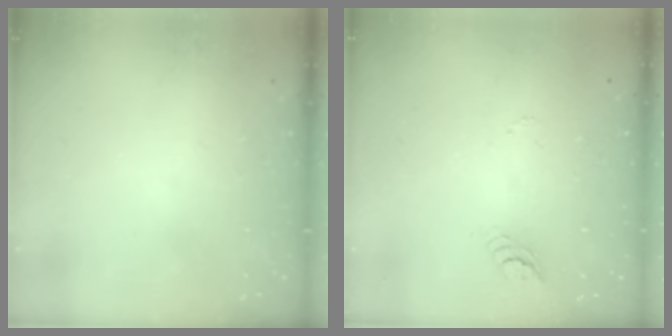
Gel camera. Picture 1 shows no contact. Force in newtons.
{"total": 3.4, "press": 3.4, "slide": 0.4}